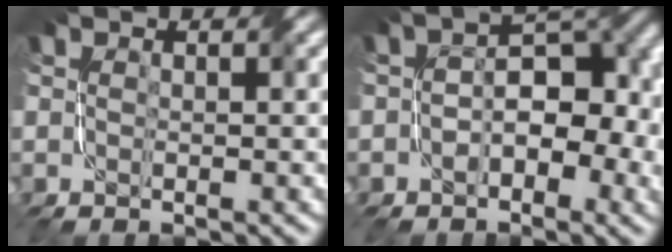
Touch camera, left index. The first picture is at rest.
{"total": 7.1, "force": [-1.4, 4.0, 5.7], "torque": [-0.071, 0.015, -0.029]}